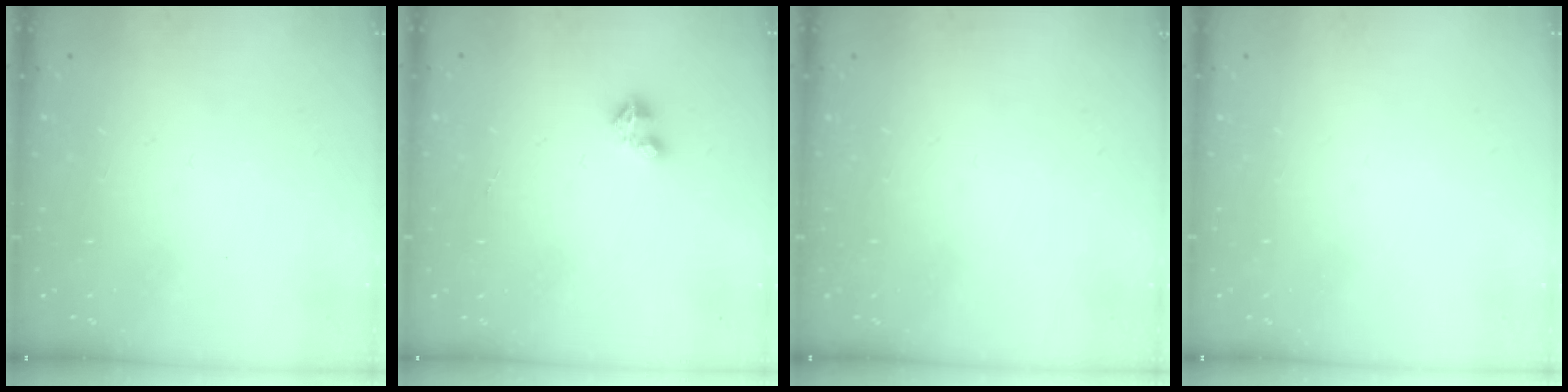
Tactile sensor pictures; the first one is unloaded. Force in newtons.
{"total": 2.1, "press": 2.1, "slide": 0.2}
{"total": 0.0}
{"total": 0.0}